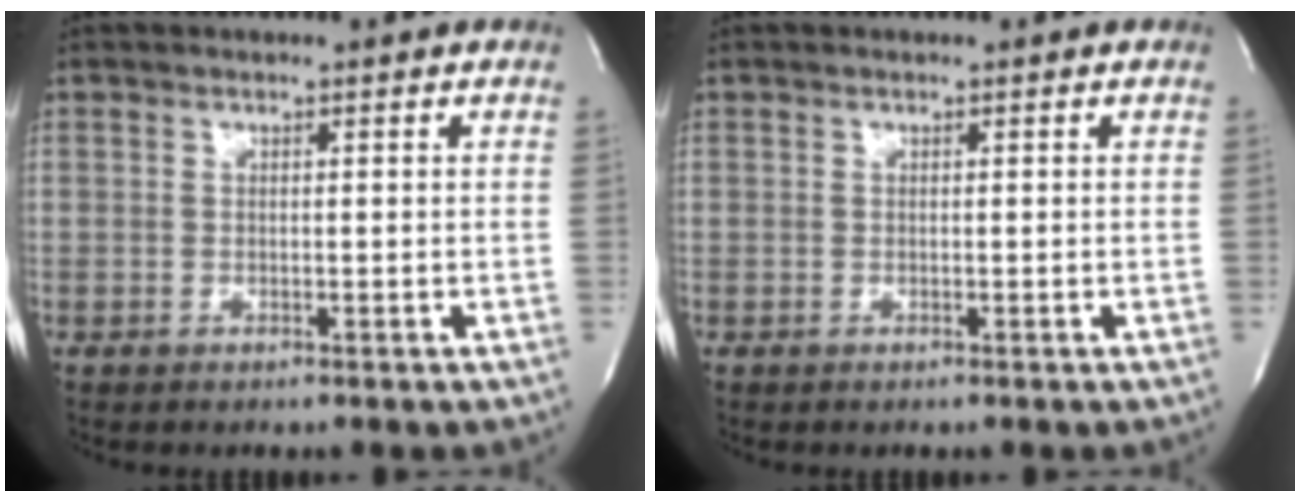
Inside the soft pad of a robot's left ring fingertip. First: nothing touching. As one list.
[{"total": 0.0}]